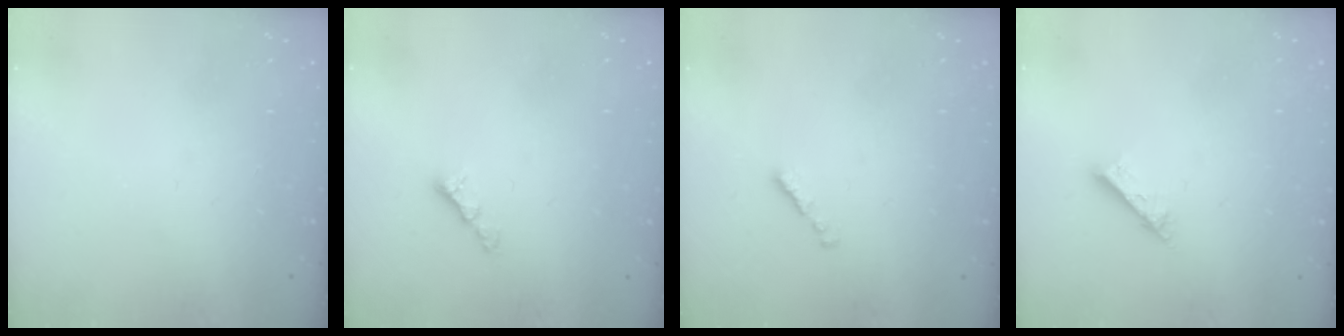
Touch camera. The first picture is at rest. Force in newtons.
{"total": 4.0, "press": 3.9, "slide": 0.6}
{"total": 1.3, "press": 1.1, "slide": 0.6}
{"total": 2.6, "press": 2.6, "slide": 0.2}